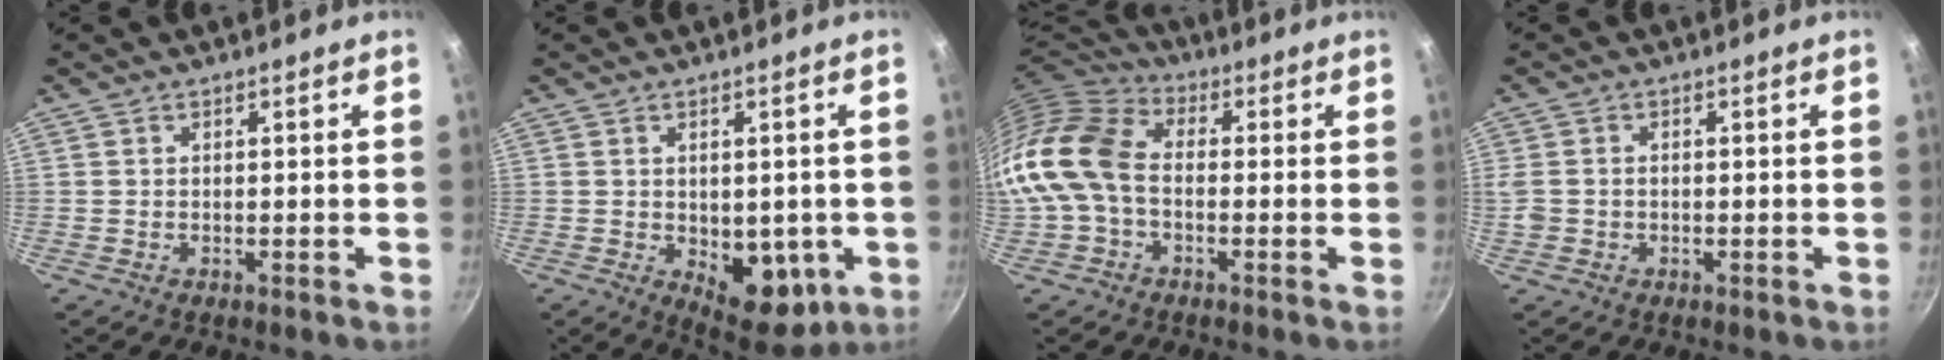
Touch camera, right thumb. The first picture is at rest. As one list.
[{"total": 10.5, "force": [-1.9, 6.3, 8.1], "torque": [-0.064, -0.015, -0.012]}, {"total": 14.3, "force": [-2.3, 10.0, 9.9], "torque": [-0.185, 0.039, -0.066]}, {"total": 3.0, "force": [-0.4, 2.5, 1.6], "torque": [-0.032, 0.002, -0.009]}]